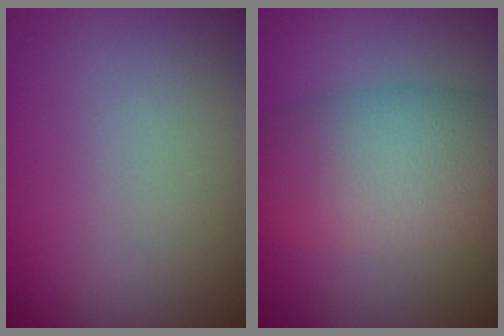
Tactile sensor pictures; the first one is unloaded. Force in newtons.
{"total": 8.0, "press": 8.0, "slide": 0.1}